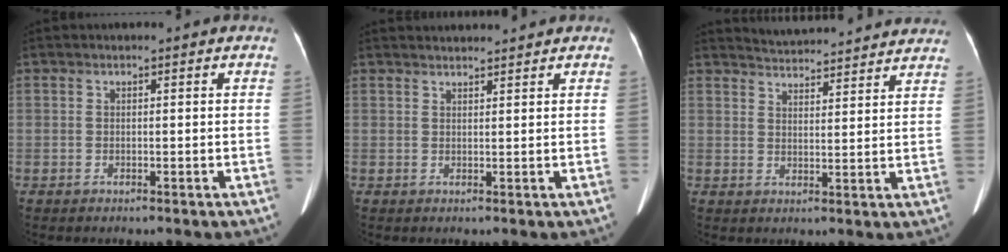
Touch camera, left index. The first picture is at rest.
{"total": 3.8, "force": [3.8, 0.2, 0.5], "torque": [-0.011, 0.027, 0.055]}
{"total": 14.5, "force": [13.9, 1.8, 3.6], "torque": [-0.050, 0.015, 0.175]}